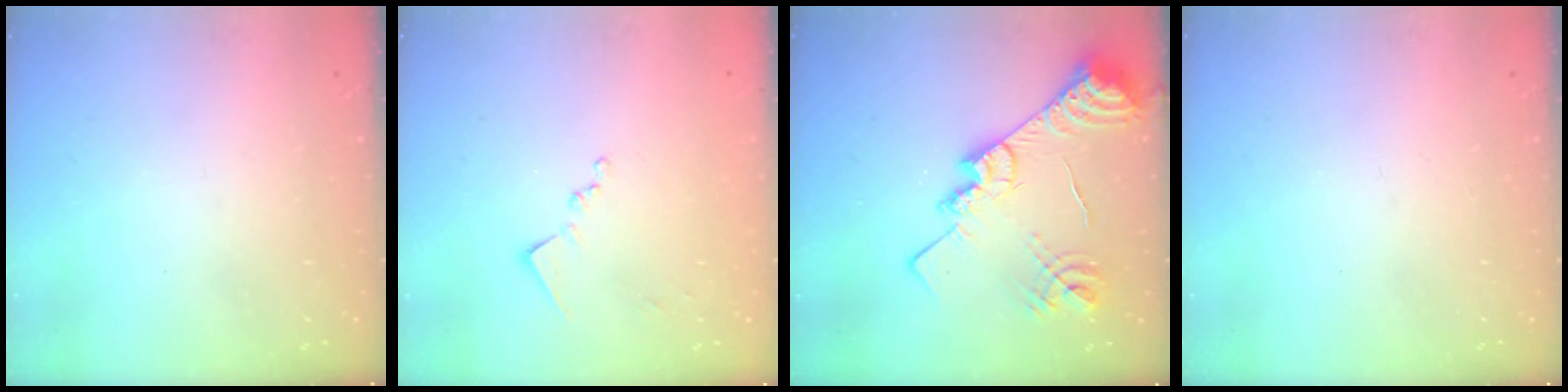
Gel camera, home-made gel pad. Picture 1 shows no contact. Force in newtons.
{"total": 9.0, "press": 8.9, "slide": 0.6}
{"total": 21.7, "press": 21.6, "slide": 1.7}
{"total": 0.0}